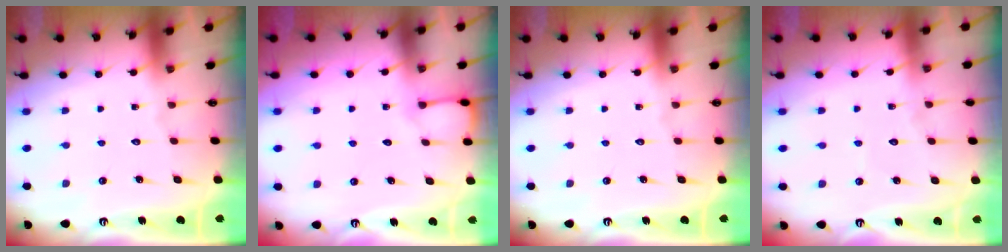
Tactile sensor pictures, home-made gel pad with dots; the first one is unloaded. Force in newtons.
{"total": 2.9, "press": 2.9, "slide": 0.3}
{"total": 0.0}
{"total": 3.6, "press": 3.6, "slide": 0.4}